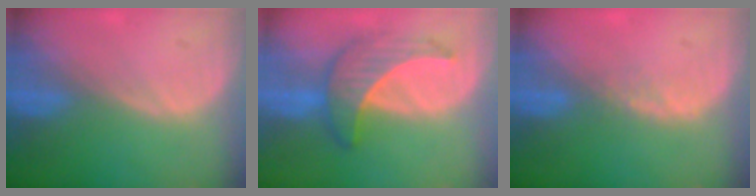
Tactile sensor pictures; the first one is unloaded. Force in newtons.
{"total": 6.6, "press": 6.5, "slide": 1.2}
{"total": 1.0, "press": 1.0, "slide": 0.2}